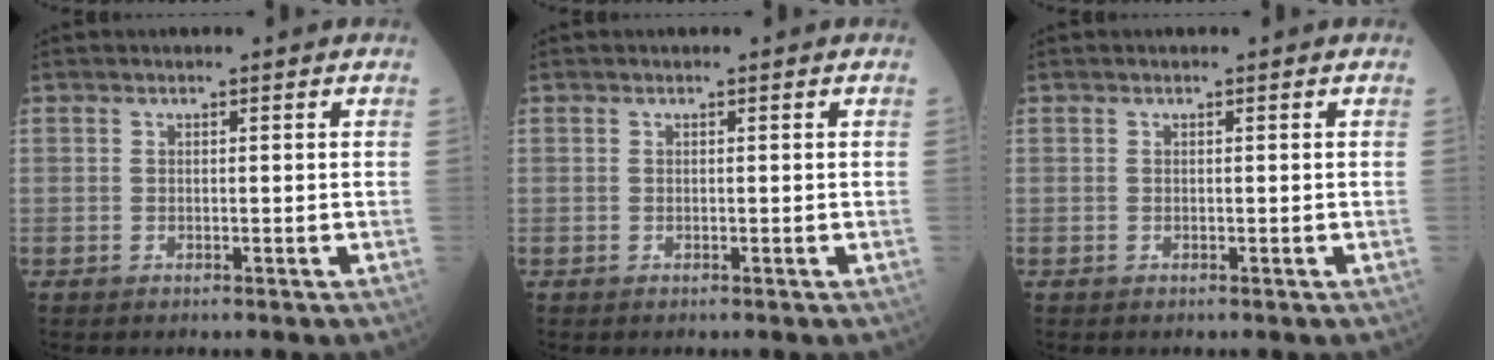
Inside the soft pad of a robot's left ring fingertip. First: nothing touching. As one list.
[{"total": 0.0}, {"total": 0.0}]